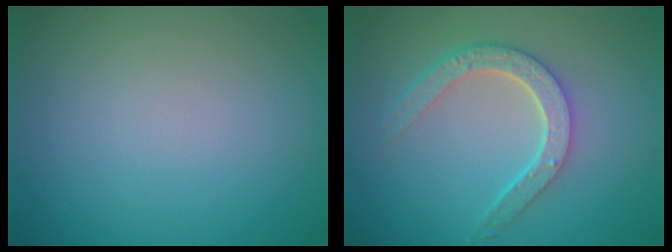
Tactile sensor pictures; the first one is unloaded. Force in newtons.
{"total": 4.3, "press": 3.4, "slide": 2.6}